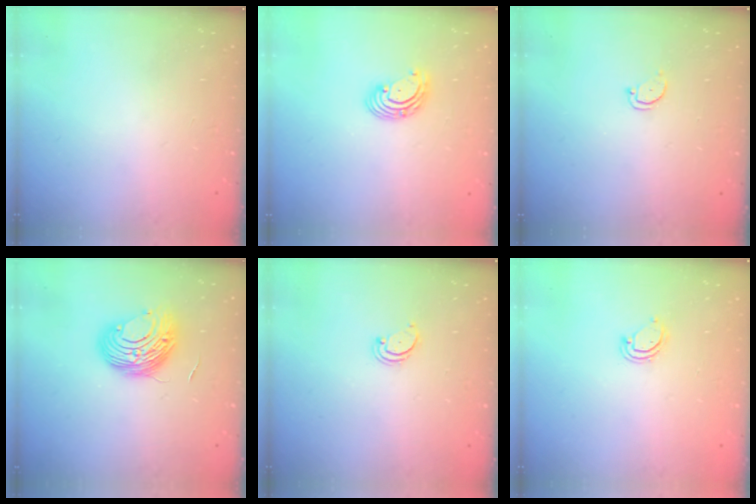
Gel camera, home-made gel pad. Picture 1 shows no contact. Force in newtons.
{"total": 3.2, "press": 3.2, "slide": 0.2}
{"total": 2.0, "press": 2.0, "slide": 0.2}
{"total": 9.9, "press": 9.9, "slide": 0.9}
{"total": 2.4, "press": 2.3, "slide": 0.5}
{"total": 3.9, "press": 3.9, "slide": 0.4}